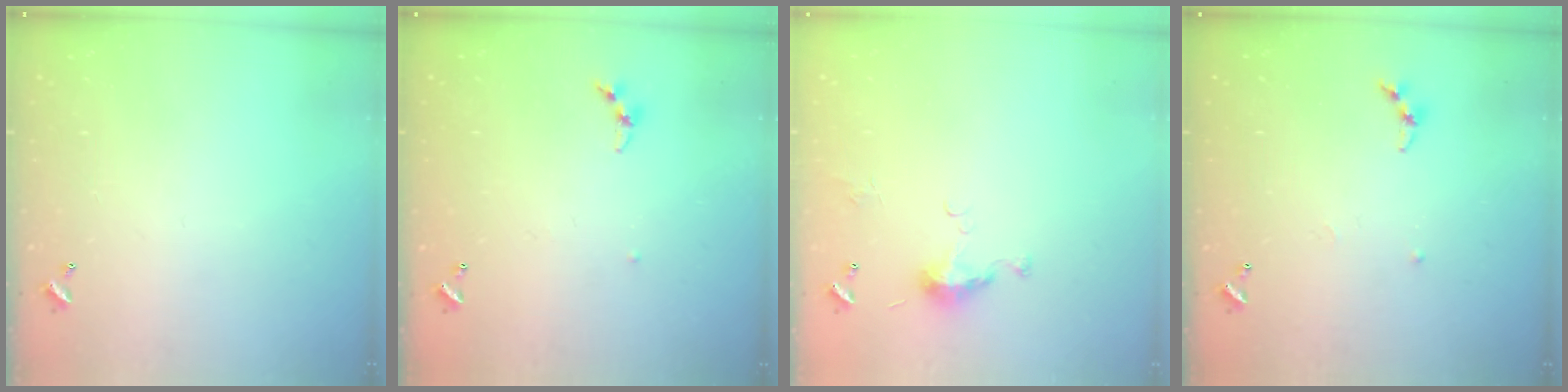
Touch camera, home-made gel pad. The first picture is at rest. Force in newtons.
{"total": 4.0, "press": 3.9, "slide": 0.5}
{"total": 5.0, "press": 5.0, "slide": 0.7}
{"total": 6.2, "press": 6.1, "slide": 0.7}